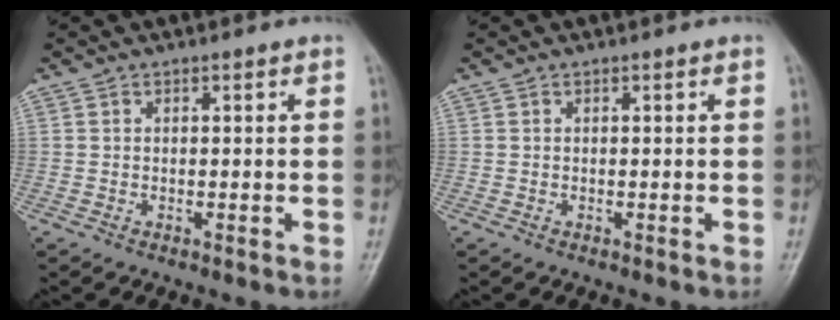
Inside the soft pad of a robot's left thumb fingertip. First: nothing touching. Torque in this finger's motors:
{"motor_torque": [-0.13, -0.03, -0.07, 0.07, 0.00]}